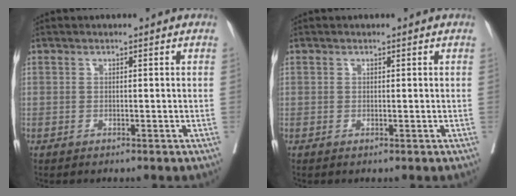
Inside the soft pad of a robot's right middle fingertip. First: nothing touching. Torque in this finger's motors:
{"motor_torque": [-0.75, 0.25, -0.31, -0.09]}